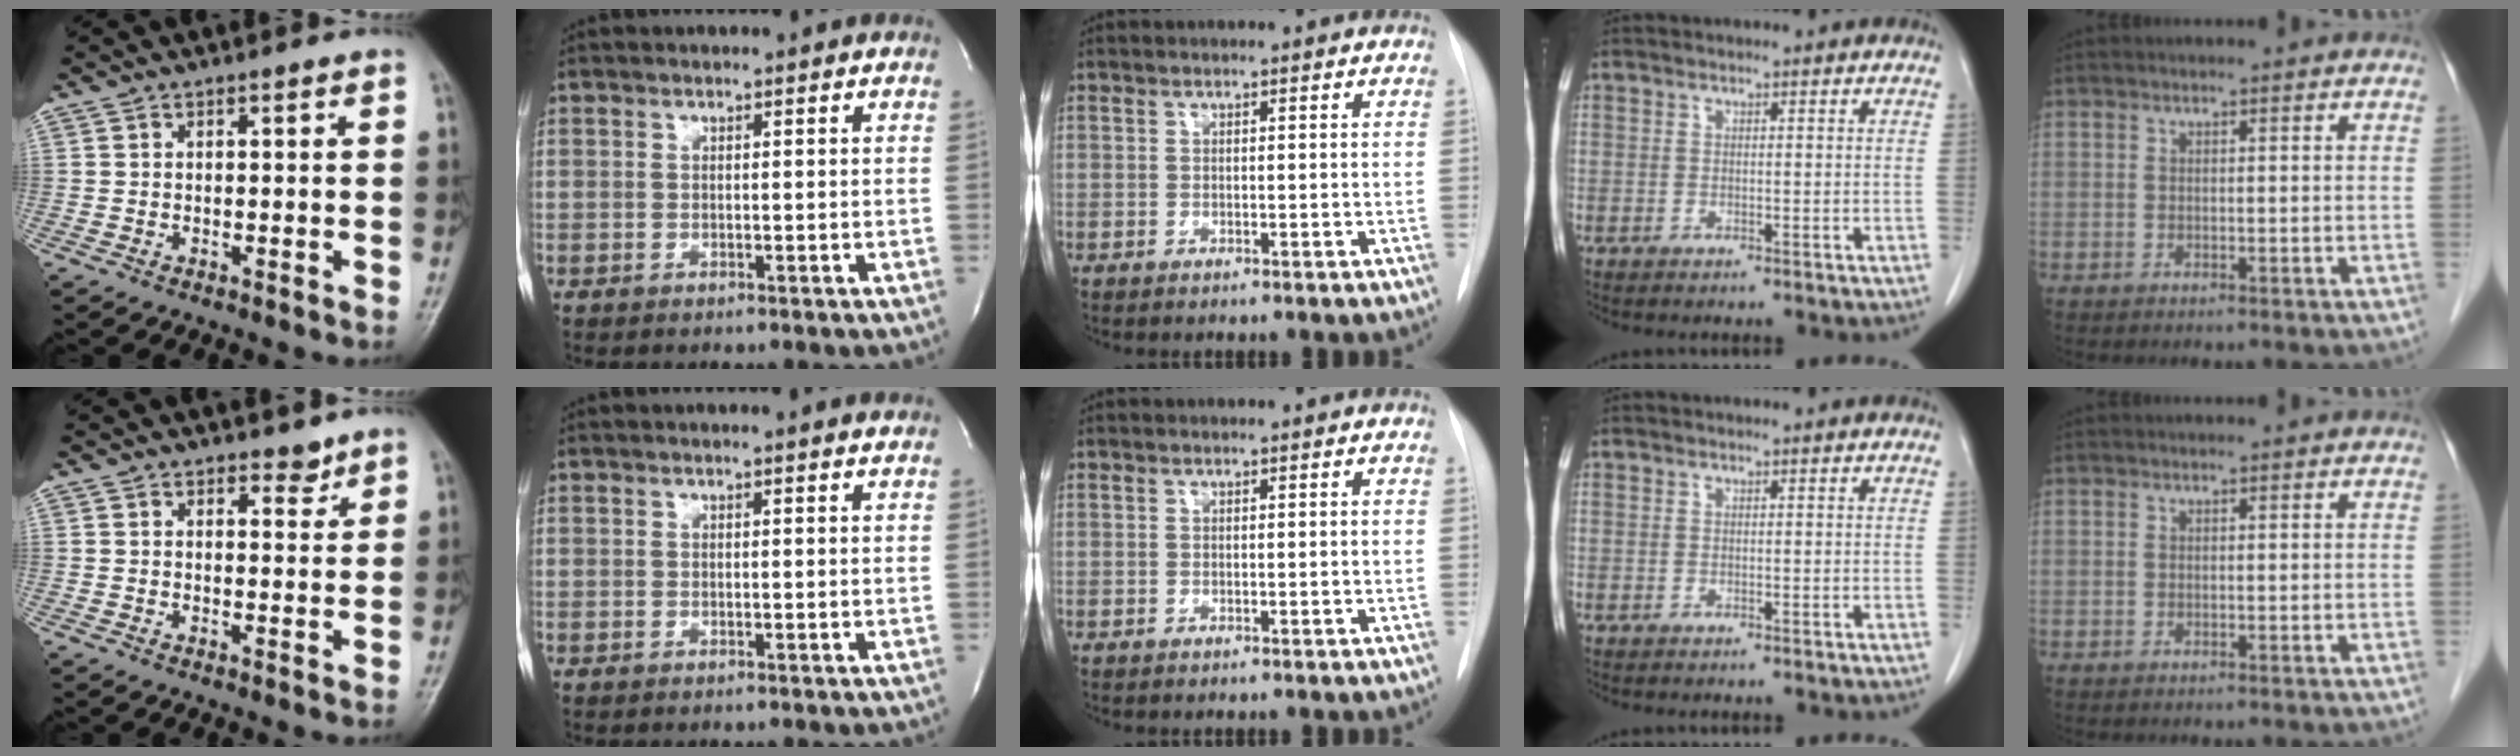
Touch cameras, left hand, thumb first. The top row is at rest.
{"thumb": {"total": 2.8, "force": [2.2, 1.3, 1.2], "torque": [-0.001, -0.014, 0.031]}, "index": {"total": 1.2, "force": [1.1, -0.2, 0.4], "torque": [-0.018, 0.002, 0.012]}}